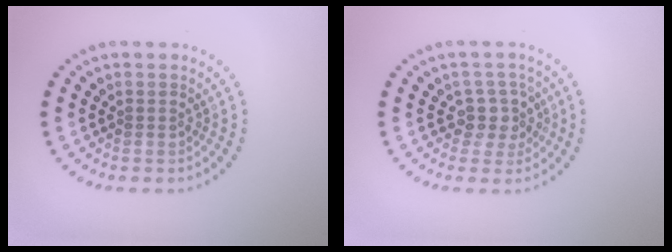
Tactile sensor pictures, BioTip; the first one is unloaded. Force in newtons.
{"total": 2.4, "press": 2.0, "slide": 1.4}